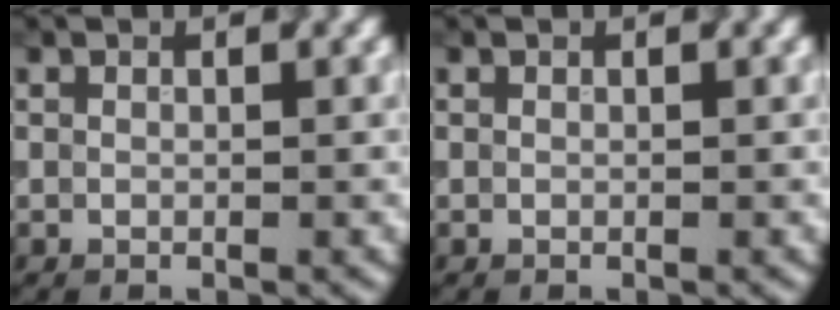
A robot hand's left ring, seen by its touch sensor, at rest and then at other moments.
{"total": 0.0}